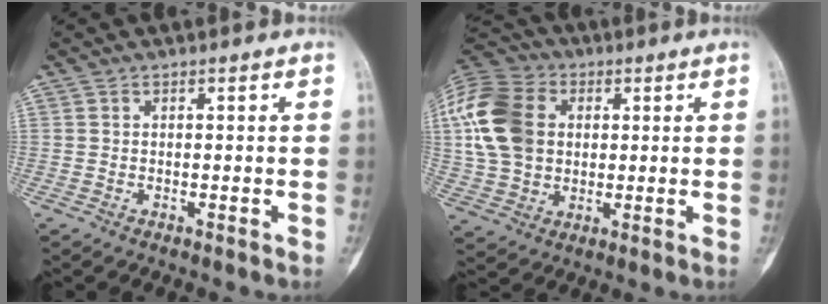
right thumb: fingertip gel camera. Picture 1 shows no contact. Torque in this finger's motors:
{"motor_torque": [-0.58, 1.72, 1.09, -0.39, 0.14]}